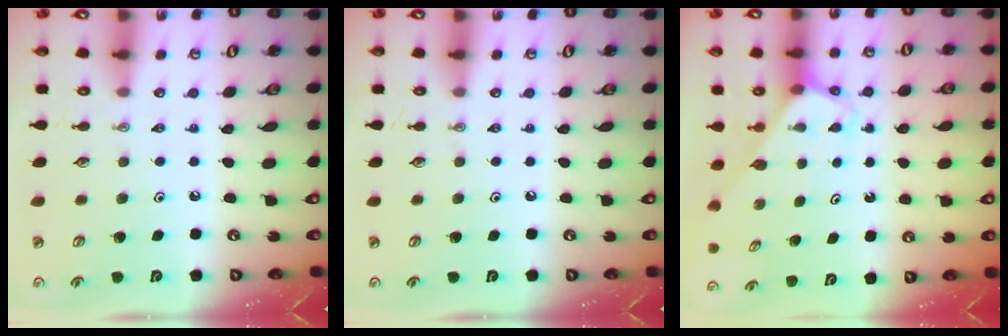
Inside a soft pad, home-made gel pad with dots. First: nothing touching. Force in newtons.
{"total": 0.0}
{"total": 3.1, "press": 3.1, "slide": 0.2}